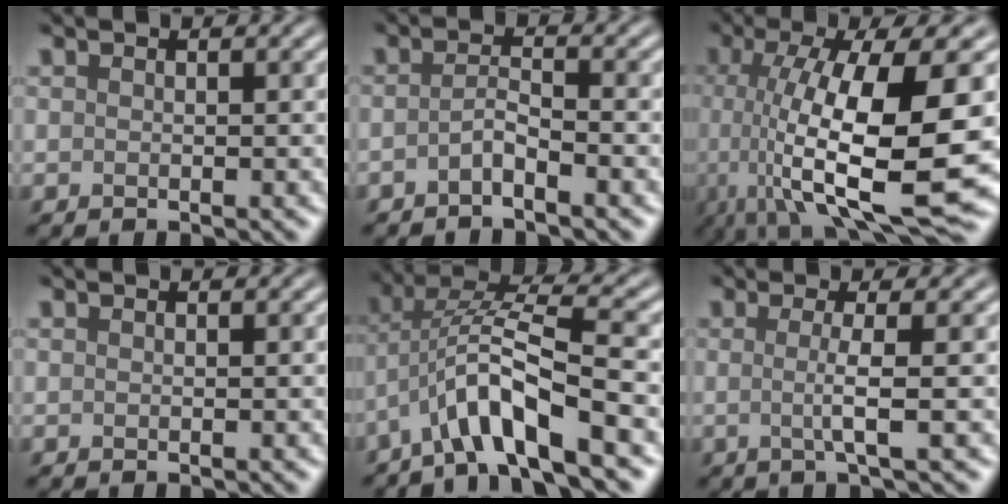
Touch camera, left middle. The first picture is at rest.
{"total": 1.7, "force": [-1.1, 0.3, 1.4], "torque": [-0.027, 0.004, -0.026]}
{"total": 15.0, "force": [-1.8, 4.8, 14.1], "torque": [-0.227, -0.016, -0.024]}
{"total": 0.0}
{"total": 7.5, "force": [-3.3, 1.7, 6.5], "torque": [-0.118, 0.015, -0.066]}
{"total": 2.9, "force": [-0.1, 0.6, 2.8], "torque": [-0.050, -0.007, -0.010]}